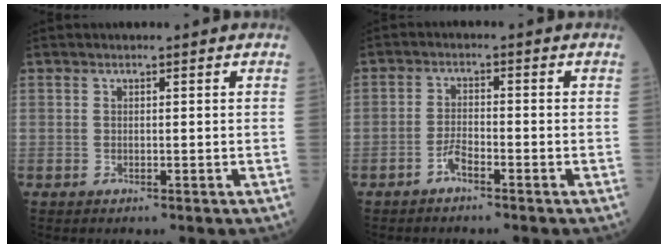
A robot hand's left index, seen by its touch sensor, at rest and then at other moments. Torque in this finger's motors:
{"motor_torque": [0.18, 0.27, 0.03, 0.01]}